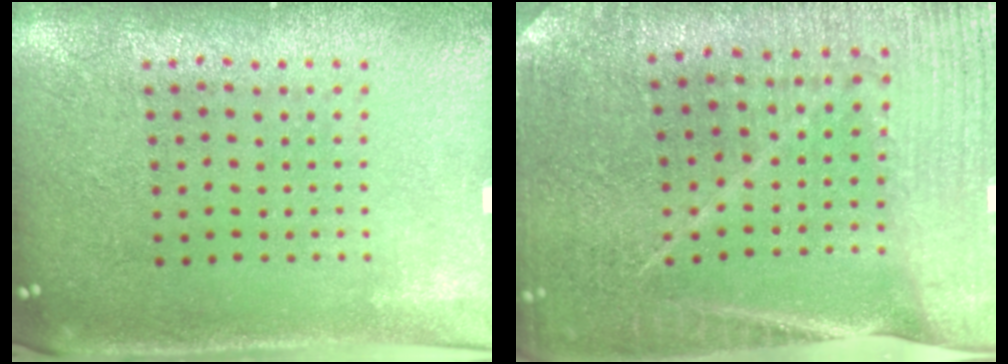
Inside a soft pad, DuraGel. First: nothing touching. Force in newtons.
{"total": 2.3, "press": 2.3, "slide": 0.1}